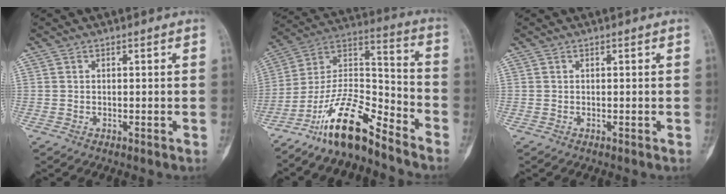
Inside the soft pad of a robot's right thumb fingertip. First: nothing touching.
{"total": 15.1, "force": [-11.9, 3.9, 8.5], "torque": [-0.150, 0.100, -0.223]}
{"total": 0.0}